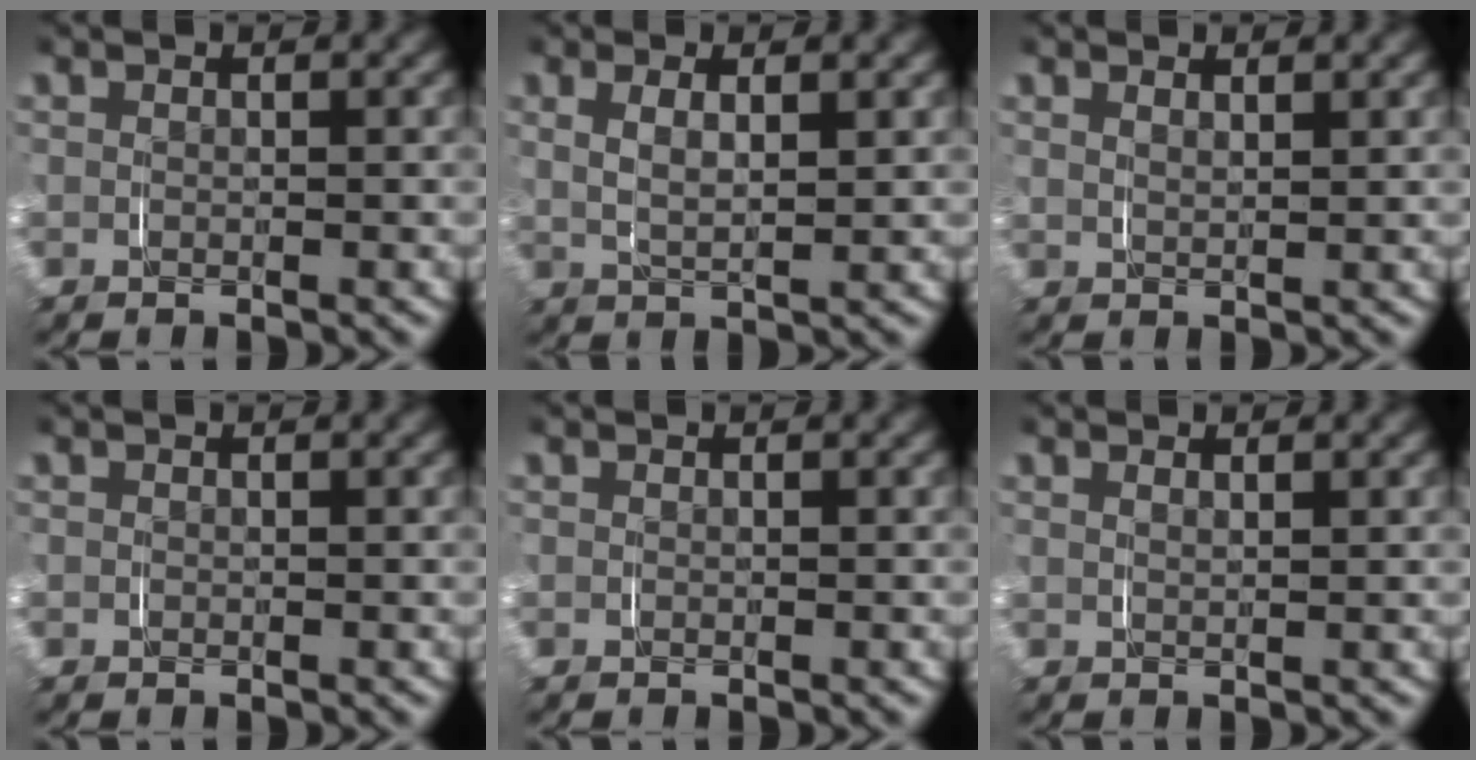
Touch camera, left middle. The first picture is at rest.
{"total": 3.3, "force": [1.0, 1.4, 2.8], "torque": [-0.055, -0.001, 0.021]}
{"total": 1.2, "force": [1.1, 0.1, 0.5], "torque": [-0.010, -0.004, 0.024]}
{"total": 0.0}
{"total": 0.0}
{"total": 0.8, "force": [0.6, 0.0, 0.5], "torque": [-0.007, -0.002, 0.015]}